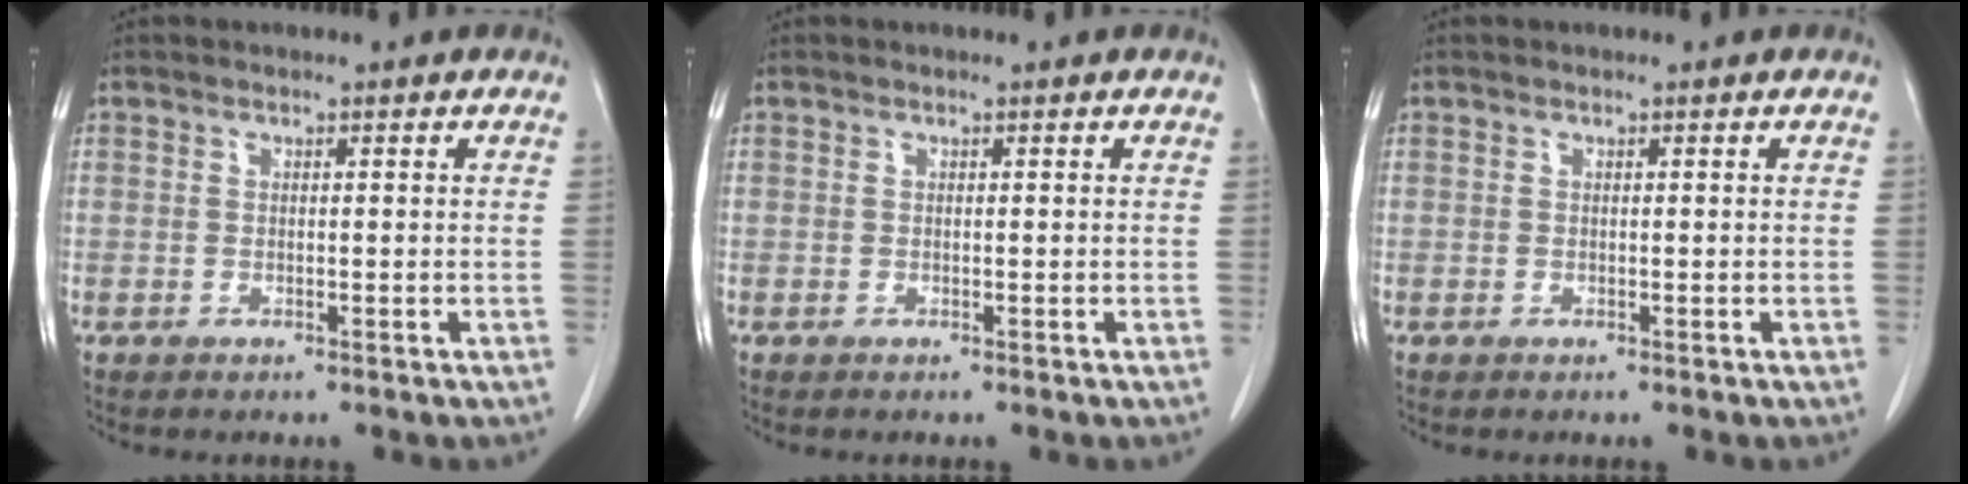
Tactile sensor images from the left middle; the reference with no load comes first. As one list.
[{"total": 0.0}, {"total": 0.0}]